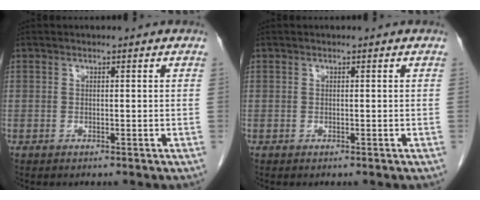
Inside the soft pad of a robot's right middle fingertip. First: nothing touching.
{"total": 0.0}